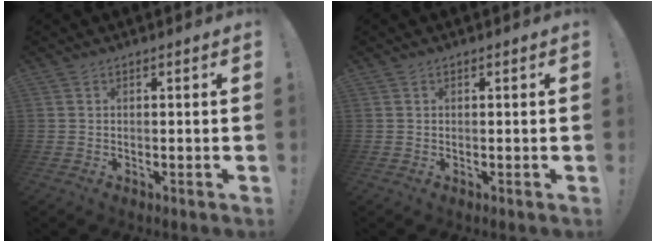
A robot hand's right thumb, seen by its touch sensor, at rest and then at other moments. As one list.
[{"total": 0.0}]